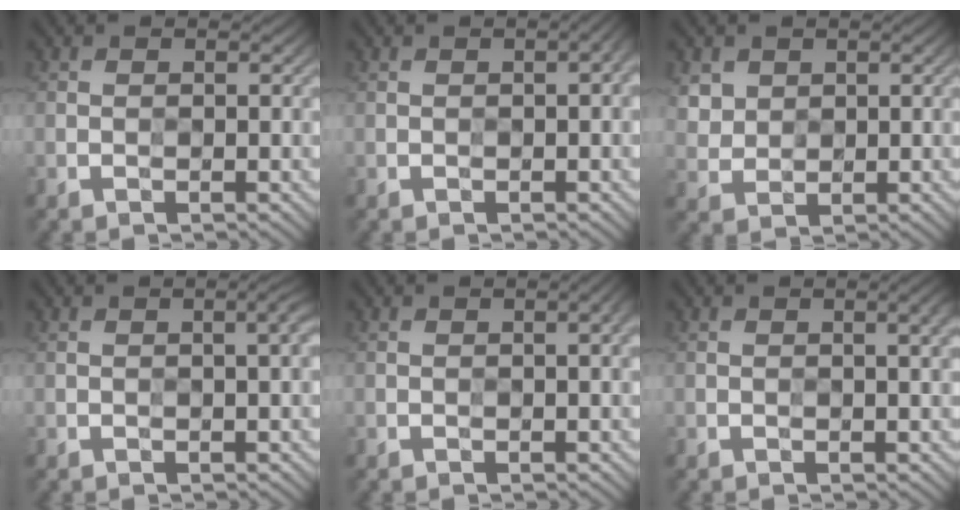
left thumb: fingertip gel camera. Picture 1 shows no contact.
{"total": 1.7, "force": [-0.1, 0.4, 1.7], "torque": [-0.027, 0.003, -0.003]}
{"total": 3.5, "force": [1.9, 2.8, 1.1], "torque": [-0.045, -0.012, 0.043]}
{"total": 2.3, "force": [0.5, 0.5, 2.2], "torque": [-0.029, 0.008, 0.003]}
{"total": 2.0, "force": [0.3, 0.4, 1.9], "torque": [-0.026, 0.006, 0.004]}
{"total": 2.3, "force": [0.7, 0.4, 2.1], "torque": [-0.031, 0.006, 0.009]}